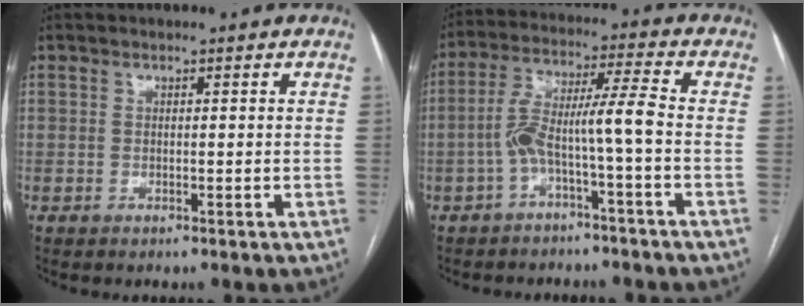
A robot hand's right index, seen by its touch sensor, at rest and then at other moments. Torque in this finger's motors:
{"motor_torque": [1.06, -0.45, 0.55, 0.15]}